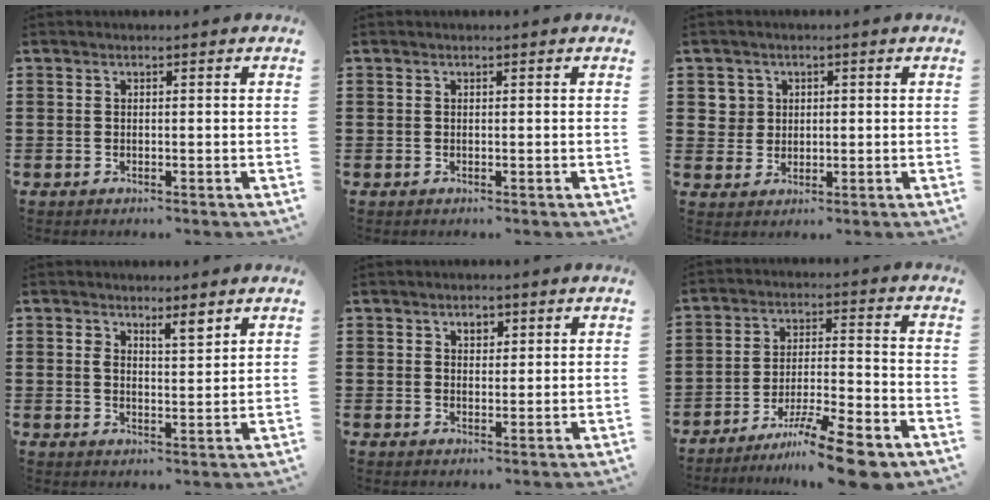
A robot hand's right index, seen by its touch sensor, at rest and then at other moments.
{"total": 0.0}
{"total": 3.1, "force": [1.0, 2.9, 0.5], "torque": [-0.024, 0.012, 0.017]}
{"total": 3.4, "force": [2.5, 0.9, 2.2], "torque": [-0.039, -0.001, 0.043]}
{"total": 1.9, "force": [1.0, 1.3, 0.9], "torque": [-0.014, 0.003, 0.017]}
{"total": 10.6, "force": [-8.3, 0.9, 6.6], "torque": [-0.110, 0.017, -0.156]}